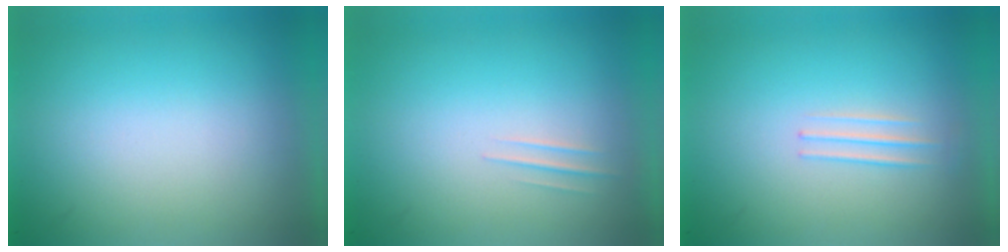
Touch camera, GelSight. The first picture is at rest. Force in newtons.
{"total": 1.2}
{"total": 1.4}